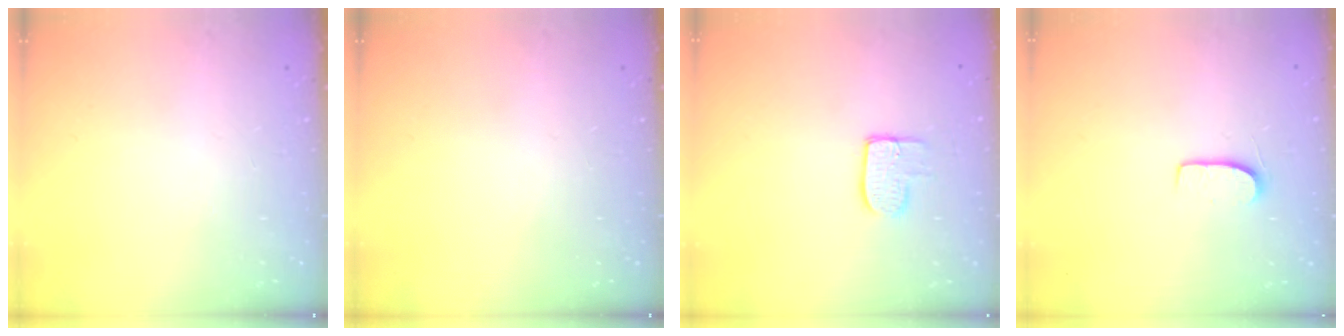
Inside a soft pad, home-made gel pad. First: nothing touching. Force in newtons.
{"total": 0.0}
{"total": 7.4, "press": 7.4, "slide": 0.2}
{"total": 7.1, "press": 7.1, "slide": 0.6}